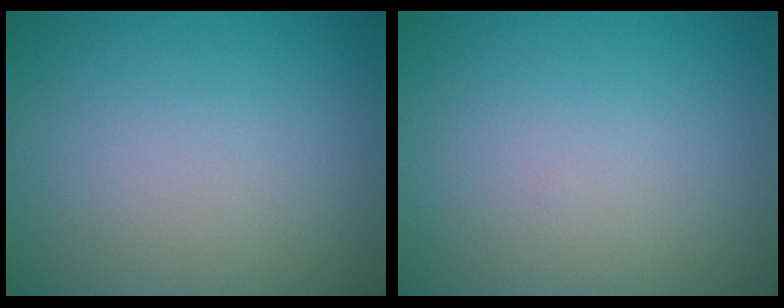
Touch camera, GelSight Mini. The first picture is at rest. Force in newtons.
{"total": 0.0}